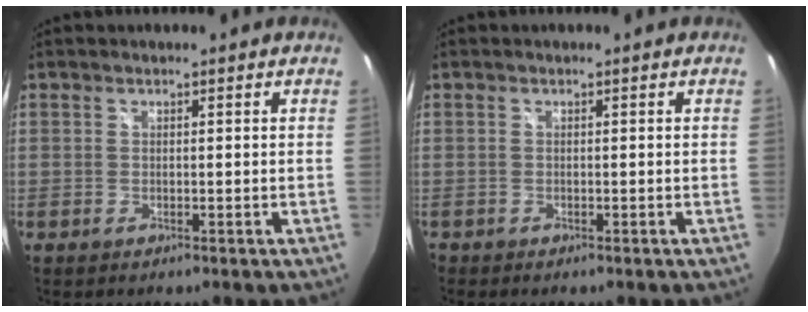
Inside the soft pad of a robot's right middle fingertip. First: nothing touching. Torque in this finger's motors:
{"motor_torque": [-0.40, -0.03, -0.01, -0.01]}